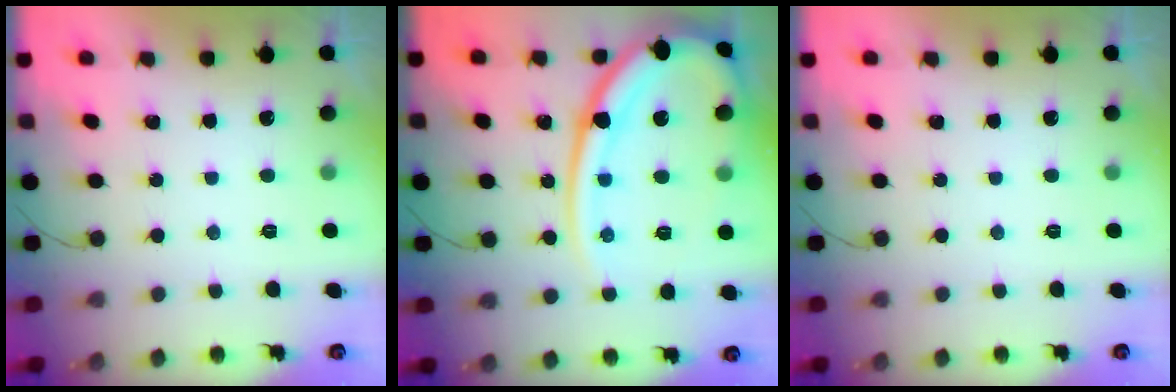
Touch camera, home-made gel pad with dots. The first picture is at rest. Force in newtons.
{"total": 19.4, "press": 19.3, "slide": 2.0}
{"total": 0.0}